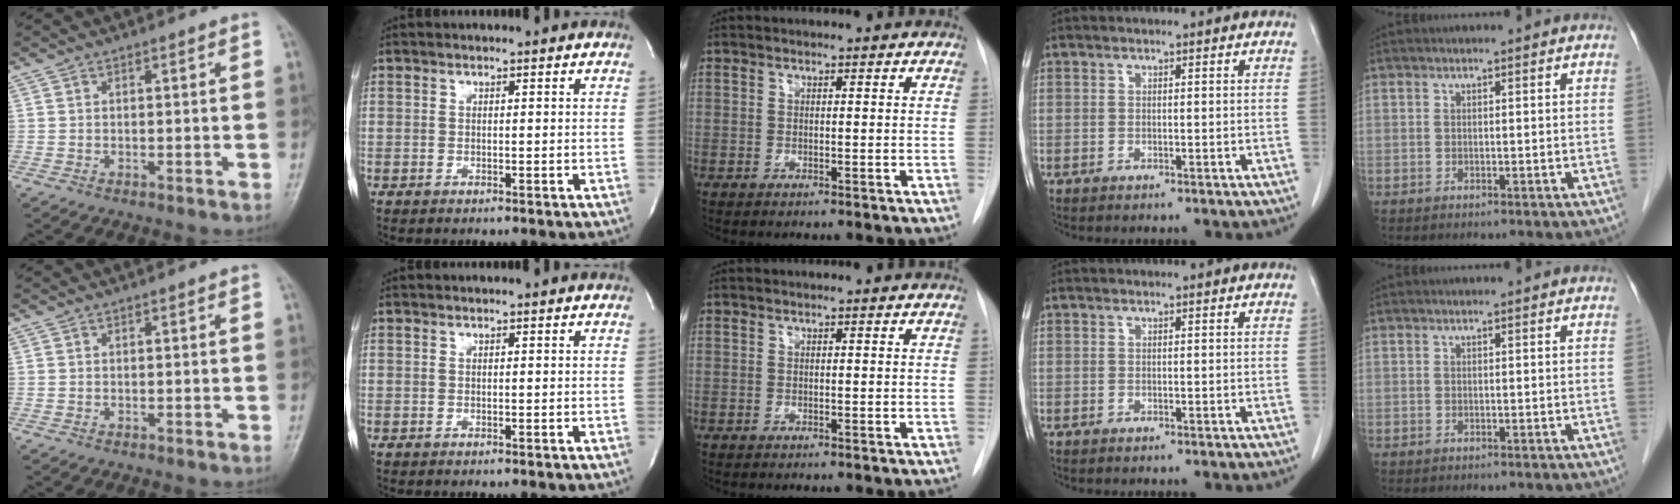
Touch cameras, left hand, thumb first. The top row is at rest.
{}